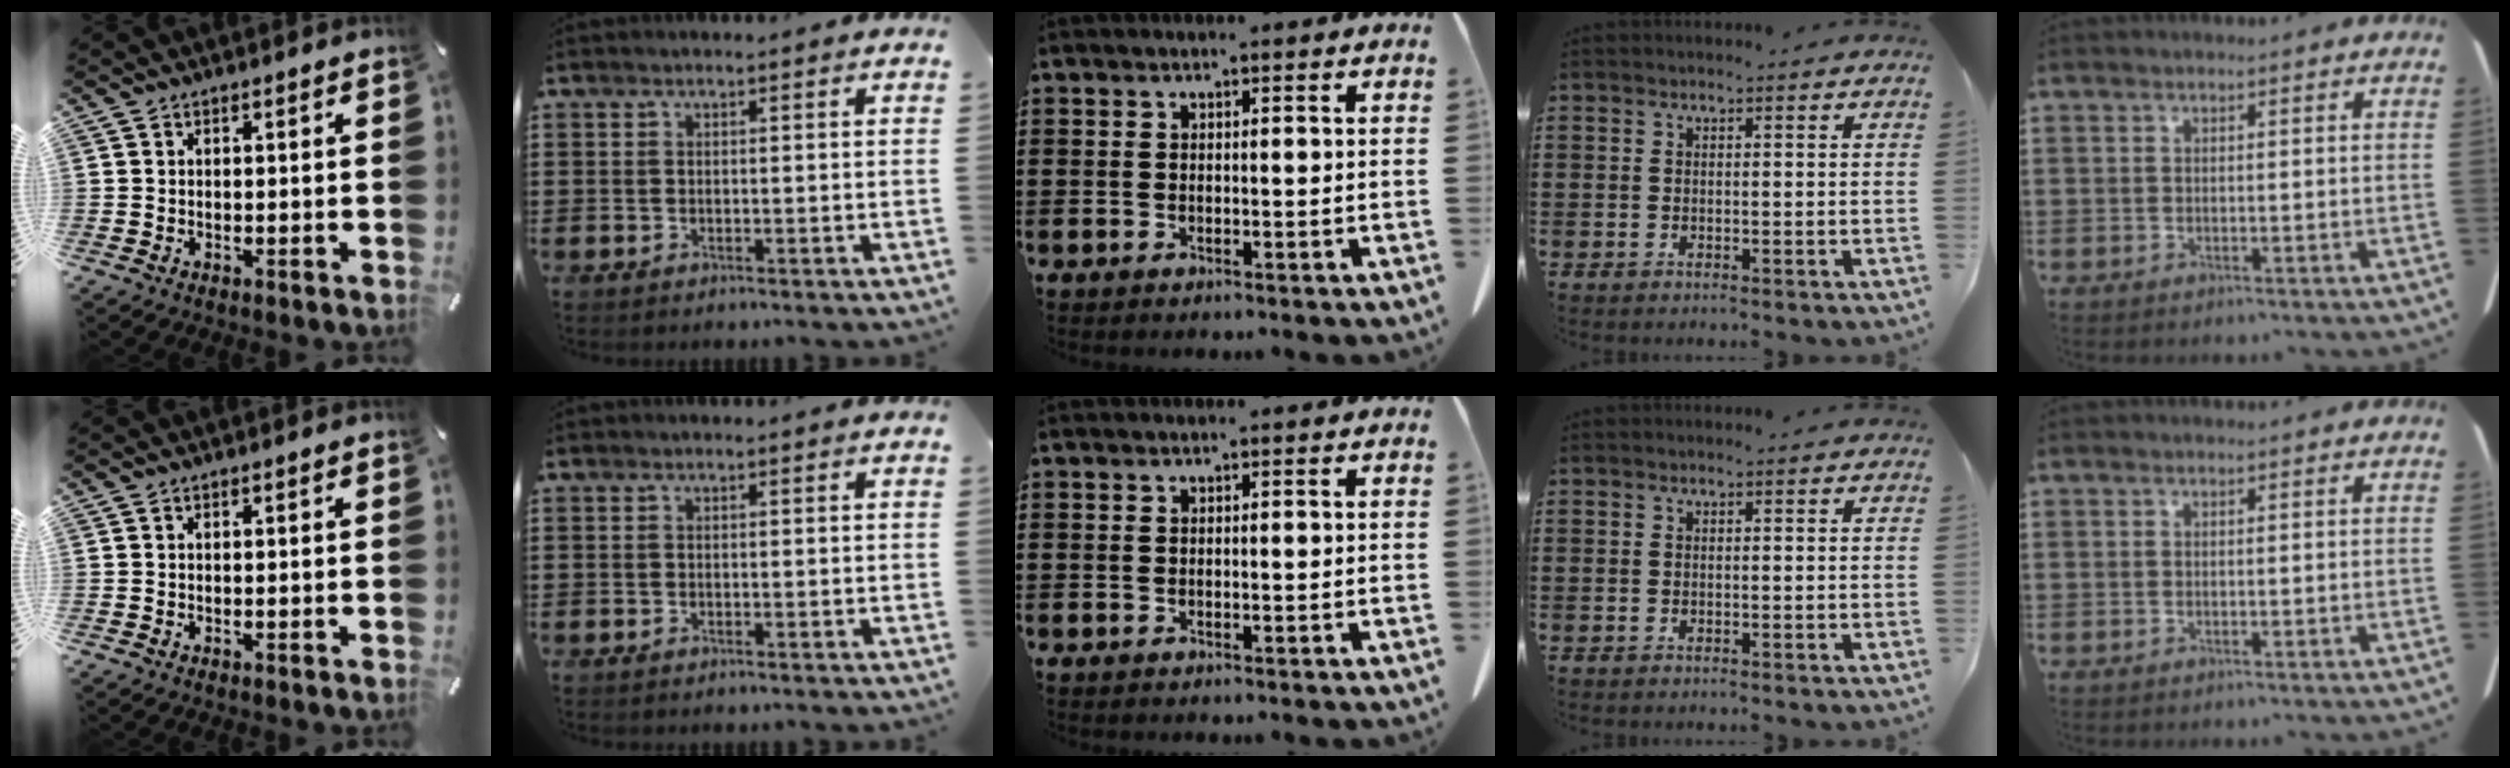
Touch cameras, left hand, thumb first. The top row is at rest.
{}